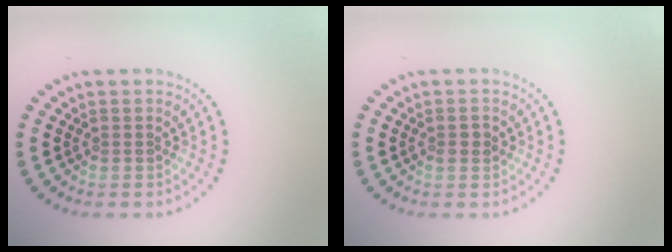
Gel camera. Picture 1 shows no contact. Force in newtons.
{"total": 1.1, "press": 1.1, "slide": 0.1}